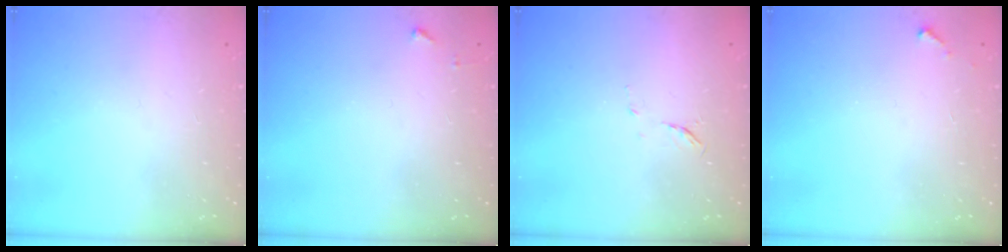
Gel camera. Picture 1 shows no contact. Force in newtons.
{"total": 3.8, "press": 3.8, "slide": 0.5}
{"total": 4.3, "press": 4.1, "slide": 1.3}
{"total": 2.8, "press": 2.8, "slide": 0.1}